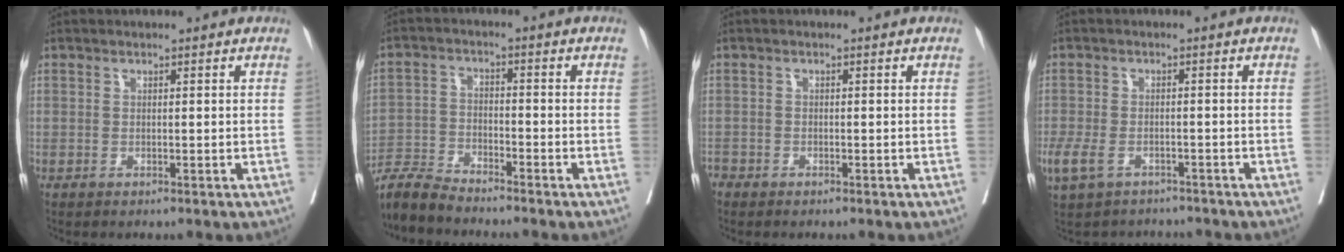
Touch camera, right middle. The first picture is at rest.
{"total": 5.8, "force": [-5.8, 0.0, 0.7], "torque": [-0.009, -0.013, -0.111]}
{"total": 1.3, "force": [-1.1, 0.6, 0.0], "torque": [0.000, 0.000, -0.022]}
{"total": 8.8, "force": [-6.5, 4.3, 4.1], "torque": [-0.092, 0.003, -0.097]}